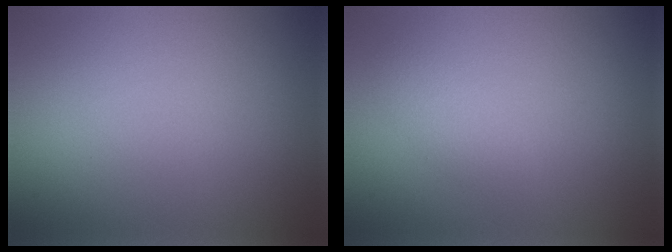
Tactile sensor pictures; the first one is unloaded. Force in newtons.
{"total": 1.5, "press": 1.5, "slide": 0.1}